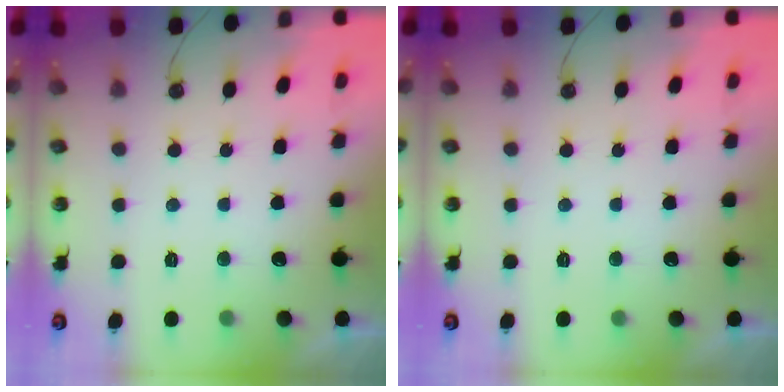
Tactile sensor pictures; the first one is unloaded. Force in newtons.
{"total": 0.0}